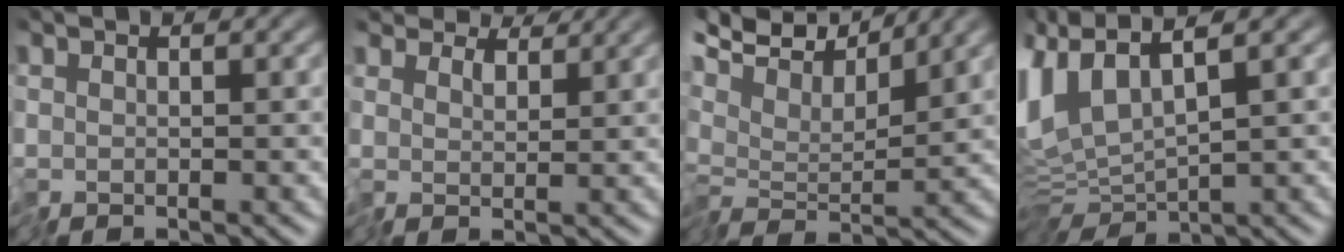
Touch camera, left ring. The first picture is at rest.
{"total": 3.5, "force": [3.1, 1.3, 0.9], "torque": [-0.025, 0.007, 0.040]}
{"total": 5.4, "force": [3.8, 0.9, 3.6], "torque": [-0.067, 0.020, 0.057]}
{"total": 7.5, "force": [2.0, 2.9, 6.6], "torque": [-0.155, 0.009, 0.037]}